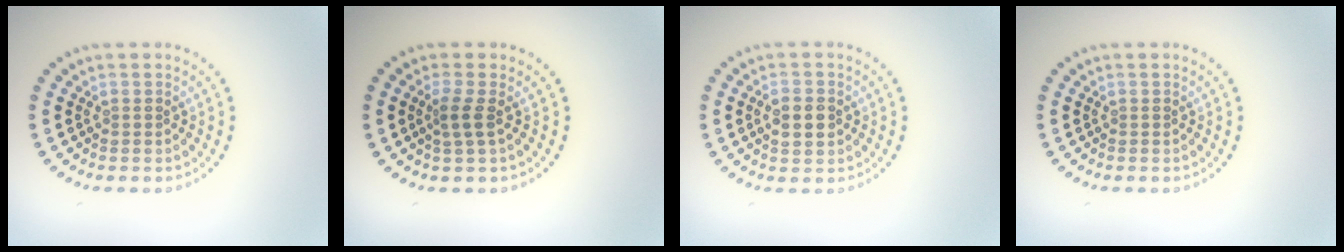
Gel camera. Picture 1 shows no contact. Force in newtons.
{"total": 1.6, "press": 1.2, "slide": 1.0}
{"total": 2.6, "press": 2.6, "slide": 0.1}
{"total": 0.0}